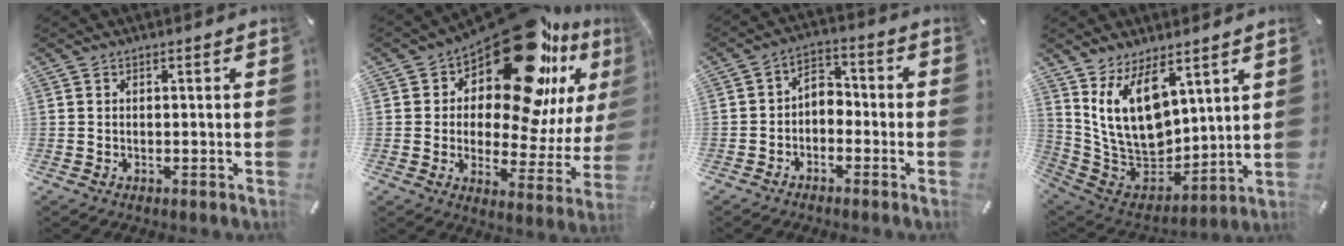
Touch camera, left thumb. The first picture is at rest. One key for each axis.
{"total": 25.3, "fx": 15.1, "fy": 10.2, "fz": 17.6, "tx": -0.251, "ty": -0.115, "tz": 0.250}
{"total": 4.3, "fx": -2.2, "fy": 3.2, "fz": 1.9, "tx": -0.033, "ty": 0.012, "tz": -0.044}
{"total": 14.8, "fx": 7.5, "fy": 9.3, "fz": 8.7, "tx": -0.200, "ty": -0.058, "tz": 0.147}